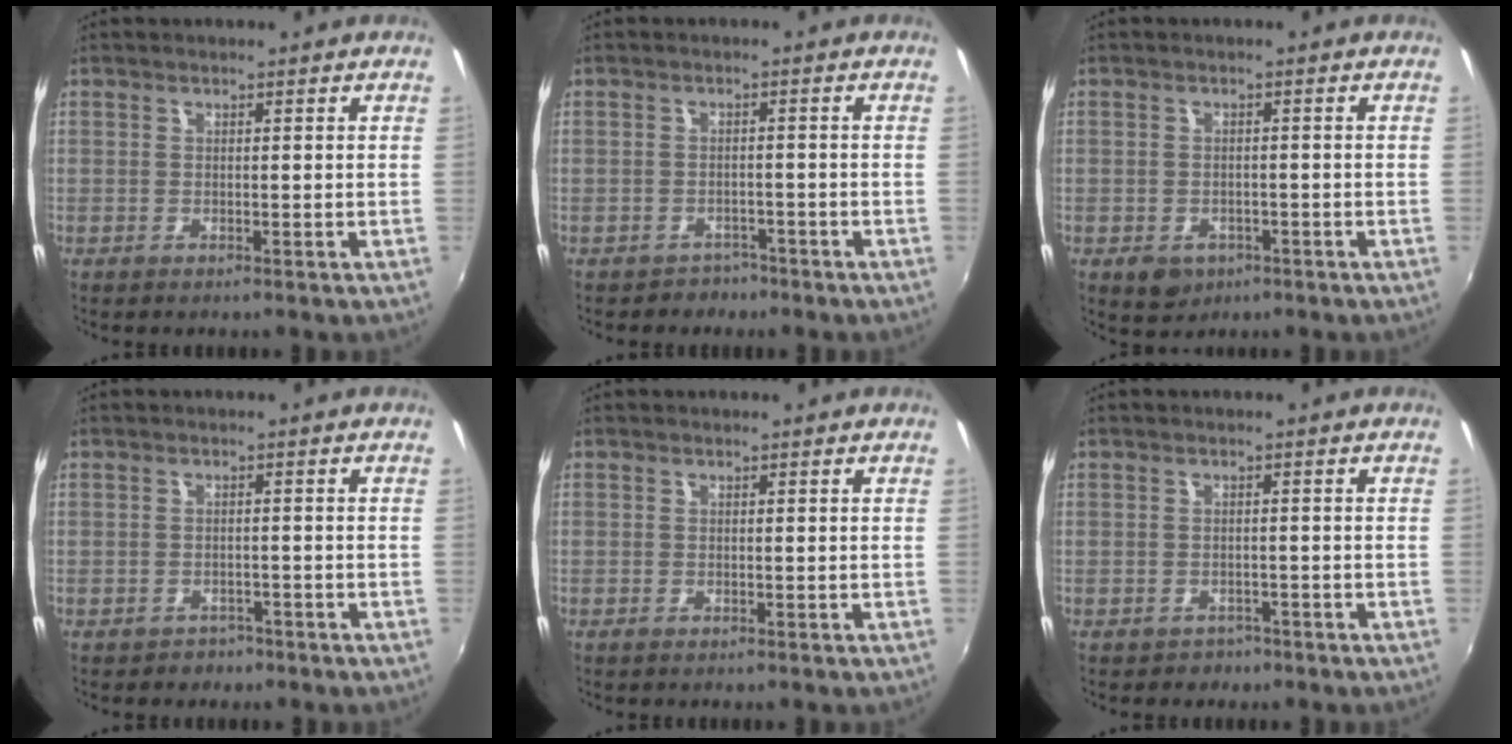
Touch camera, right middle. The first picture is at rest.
{"total": 3.2, "force": [-2.4, 2.2, 0.0], "torque": [-0.008, 0.002, -0.035]}
{"total": 4.5, "force": [-2.2, 3.3, 2.0], "torque": [-0.043, -0.006, -0.026]}
{"total": 2.8, "force": [-1.8, 2.1, 0.3], "torque": [-0.013, -0.001, -0.024]}
{"total": 0.0}
{"total": 2.4, "force": [-1.5, 1.9, 0.2], "torque": [-0.011, -0.001, -0.019]}